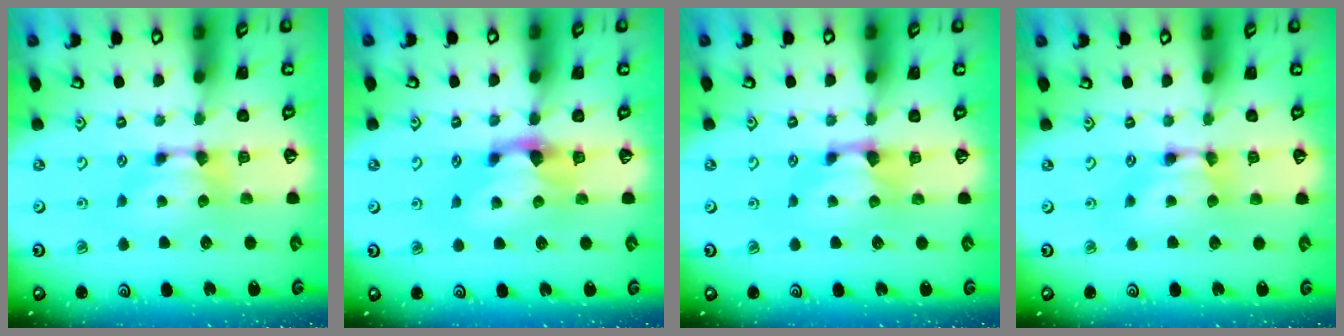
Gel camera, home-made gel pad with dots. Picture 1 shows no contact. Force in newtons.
{"total": 1.7, "press": 1.3, "slide": 1.1}
{"total": 0.6, "press": 0.1, "slide": 0.6}
{"total": 1.8, "press": 1.8, "slide": 0.1}